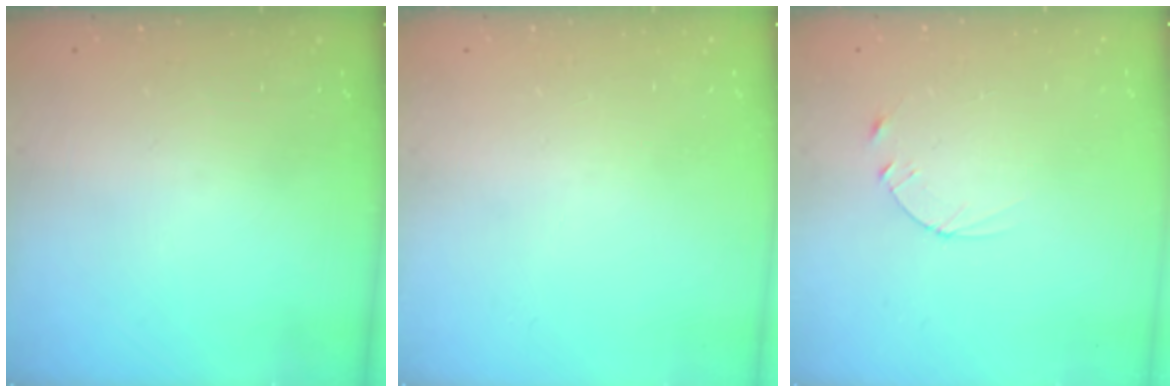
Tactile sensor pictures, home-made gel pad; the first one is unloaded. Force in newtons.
{"total": 0.0}
{"total": 2.4, "press": 2.3, "slide": 0.2}